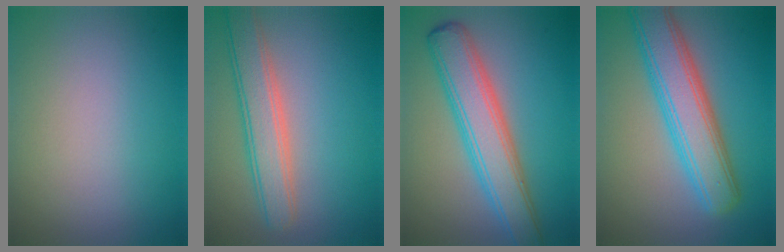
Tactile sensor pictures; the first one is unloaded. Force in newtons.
{"total": 4.7, "press": 4.7, "slide": 0.4}
{"total": 6.5, "press": 6.5, "slide": 0.2}
{"total": 7.0, "press": 7.0, "slide": 0.2}